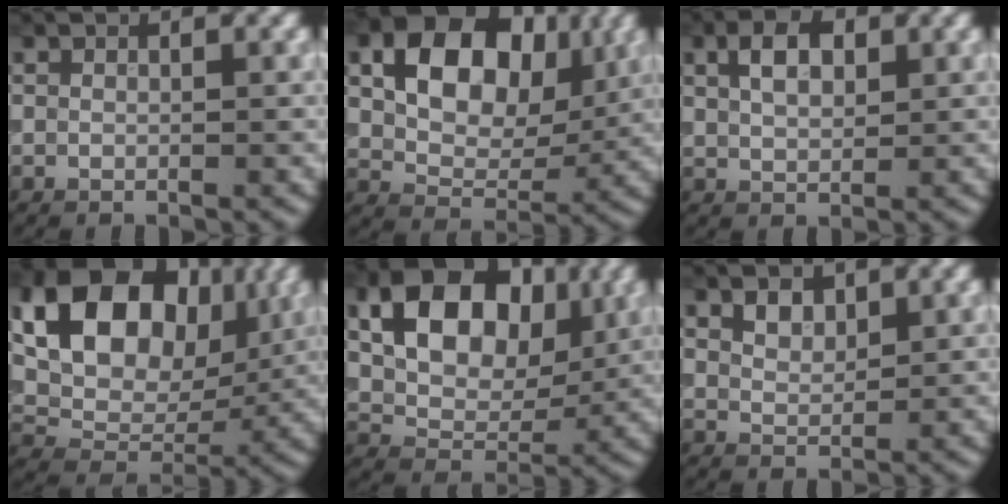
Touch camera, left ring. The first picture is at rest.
{"total": 10.0, "force": [2.9, 6.8, 6.7], "torque": [-0.112, 0.001, 0.043]}
{"total": 3.4, "force": [1.3, 2.1, 2.5], "torque": [-0.047, 0.007, 0.022]}
{"total": 14.4, "force": [4.9, 9.9, 9.3], "torque": [-0.165, 0.023, 0.082]}
{"total": 10.2, "force": [3.1, 7.0, 6.9], "torque": [-0.120, -0.002, 0.050]}
{"total": 1.9, "force": [1.3, 1.1, 0.8], "torque": [-0.016, 0.000, 0.025]}